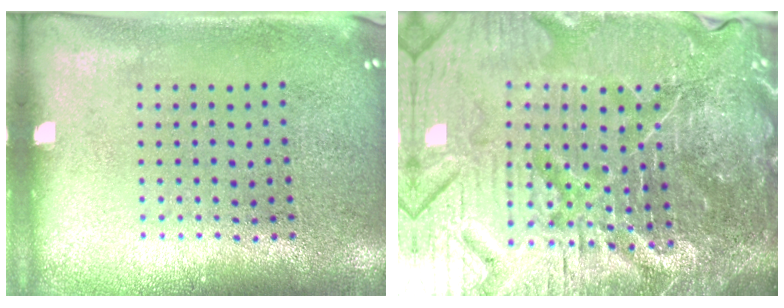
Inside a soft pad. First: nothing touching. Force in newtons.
{"total": 7.3, "press": 6.5, "slide": 3.4}